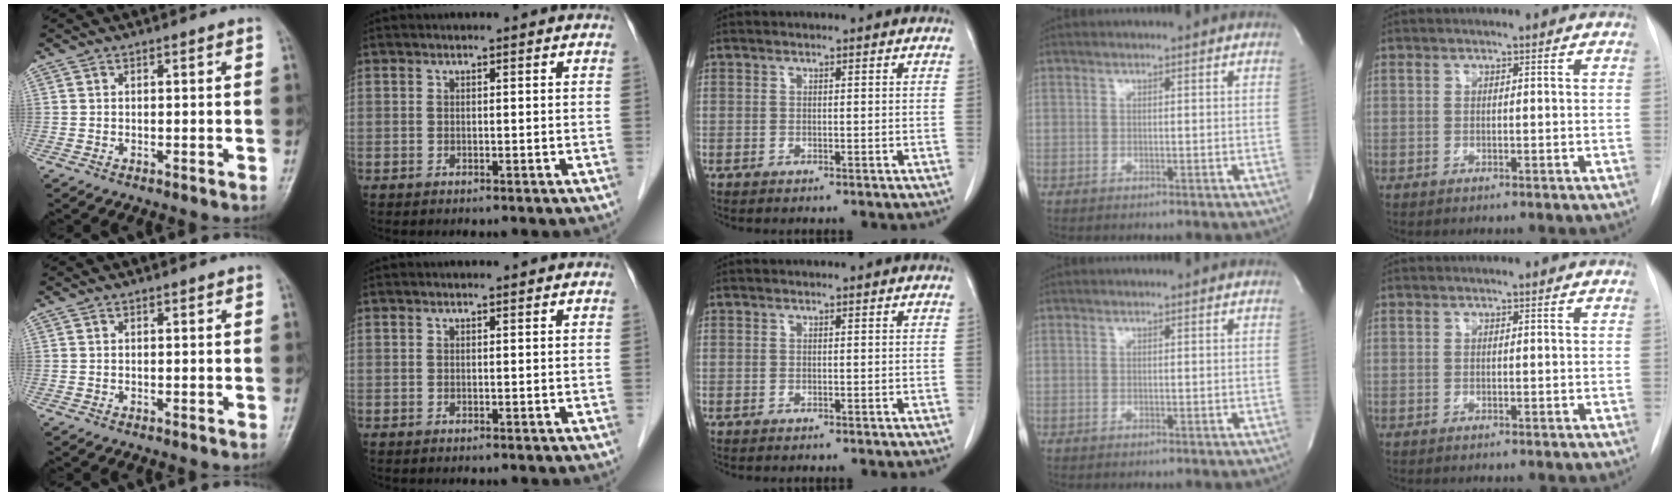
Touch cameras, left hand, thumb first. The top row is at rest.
{}